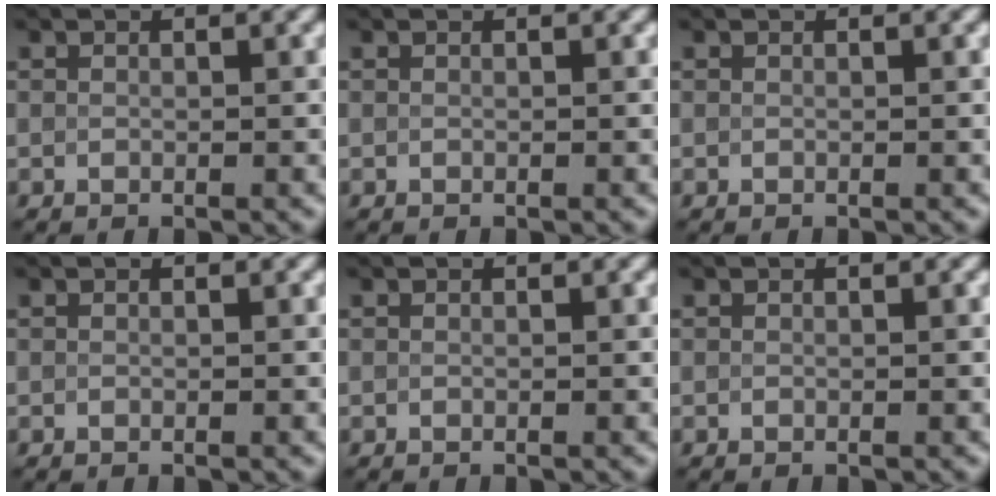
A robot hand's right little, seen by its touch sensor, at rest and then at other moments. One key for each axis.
{"total": 0.0}
{"total": 0.0}
{"total": 0.0}
{"total": 0.0}
{"total": 0.0}